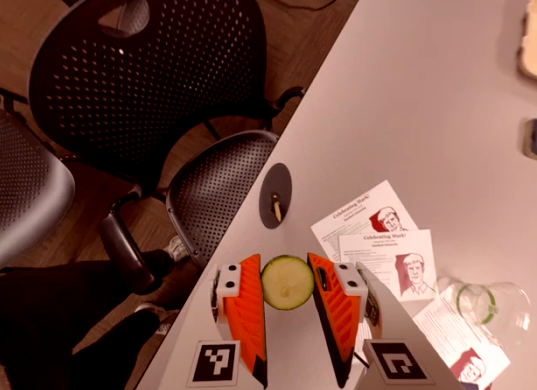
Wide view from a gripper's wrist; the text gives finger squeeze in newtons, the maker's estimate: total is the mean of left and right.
{"total": 9.5, "left": 9.7, "right": 9.4}